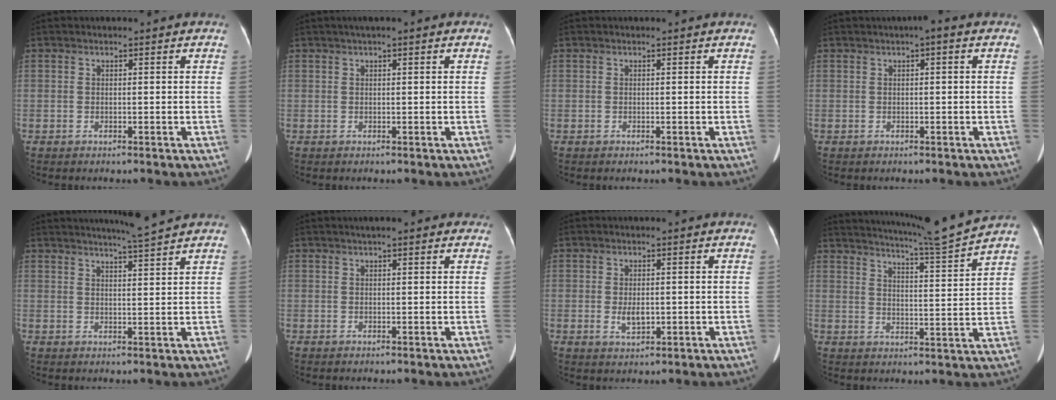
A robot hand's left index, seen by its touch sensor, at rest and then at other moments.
{"total": 2.1, "force": [1.2, 0.2, 1.7], "torque": [-0.032, 0.016, 0.018]}
{"total": 0.0}
{"total": 1.7, "force": [0.6, 0.2, 1.5], "torque": [-0.024, 0.006, 0.004]}
{"total": 5.0, "force": [4.5, -1.4, 1.7], "torque": [-0.031, -0.007, 0.068]}
{"total": 3.1, "force": [2.2, 0.7, 2.1], "torque": [-0.026, 0.023, 0.029]}
{"total": 3.0, "force": [-0.4, 1.6, 2.5], "torque": [-0.045, -0.003, -0.001]}
{"total": 11.3, "force": [10.4, -2.9, 3.1], "torque": [-0.062, -0.045, 0.156]}